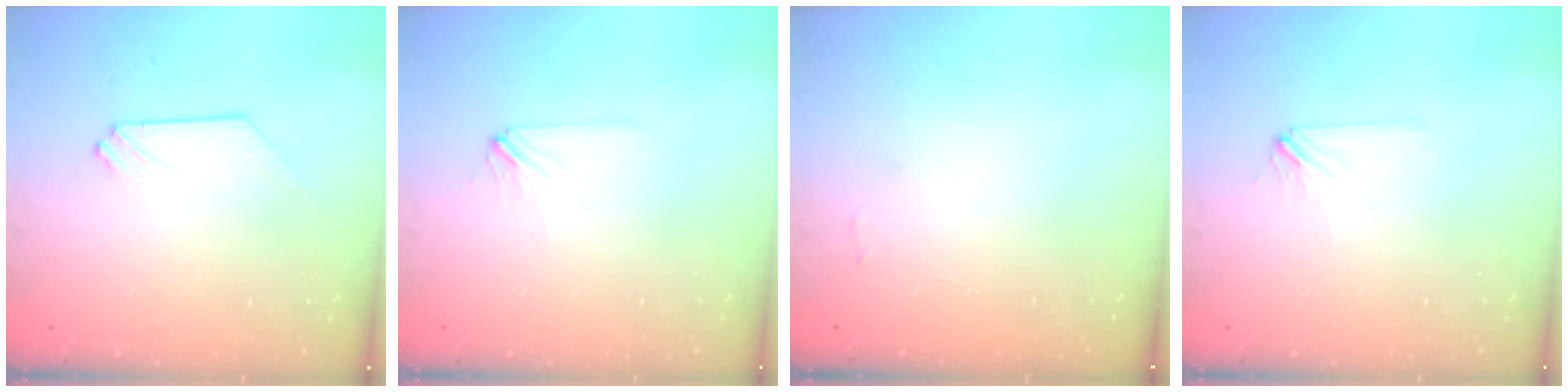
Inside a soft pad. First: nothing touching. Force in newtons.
{"total": 1.8, "press": 1.7, "slide": 0.4}
{"total": 3.8, "press": 3.8, "slide": 0.4}
{"total": 1.8, "press": 1.7, "slide": 0.4}